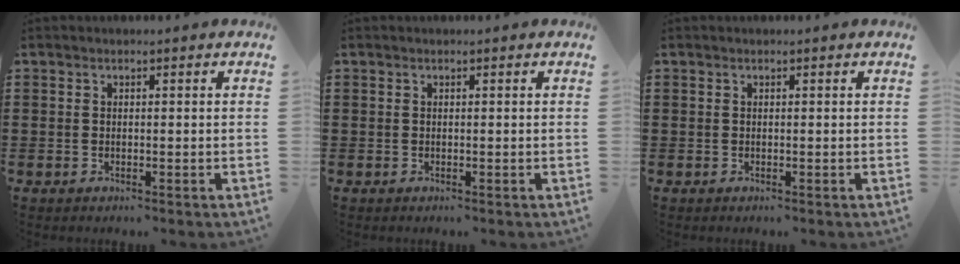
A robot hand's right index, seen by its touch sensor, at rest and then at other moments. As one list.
[{"total": 0.0}, {"total": 0.0}]